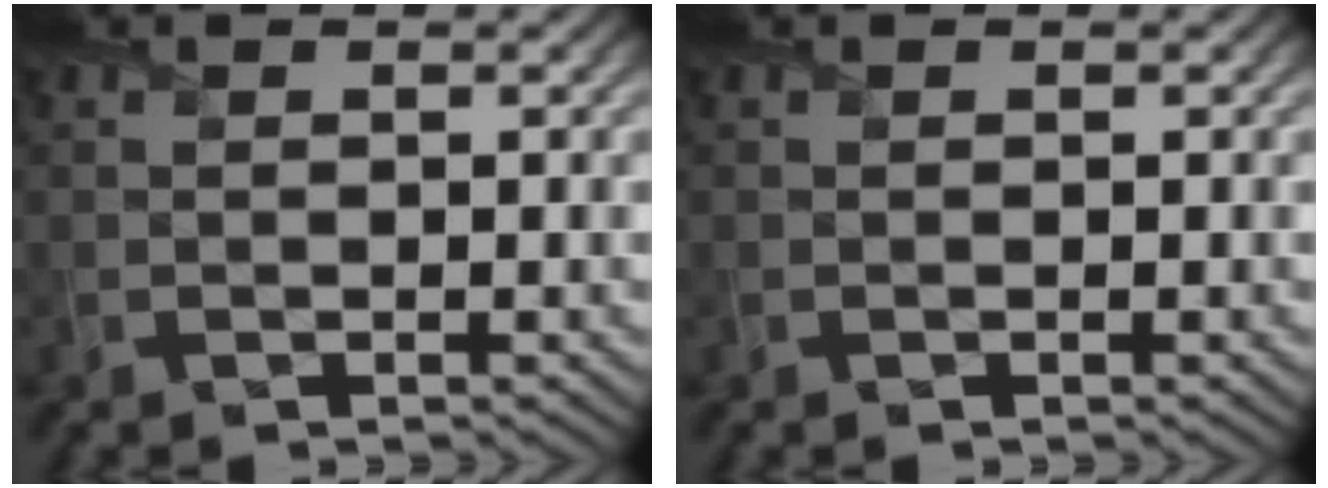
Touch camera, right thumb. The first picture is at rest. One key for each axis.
{"total": 0.0}